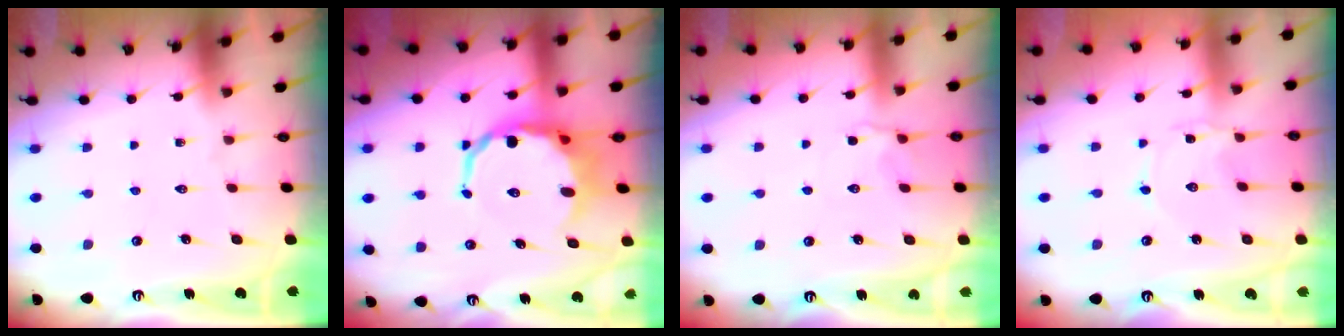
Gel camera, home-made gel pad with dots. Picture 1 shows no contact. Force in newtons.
{"total": 10.4, "press": 10.1, "slide": 2.7}
{"total": 2.3, "press": 2.0, "slide": 1.2}
{"total": 0.7, "press": 0.7, "slide": 0.1}